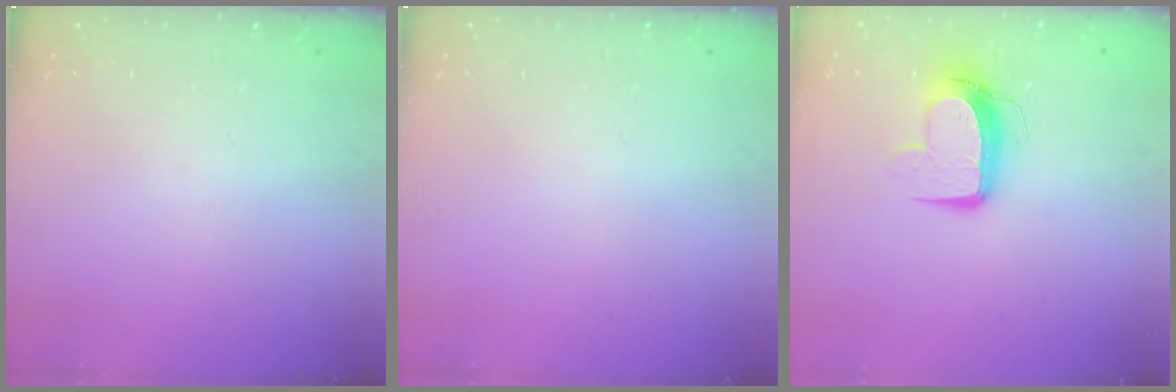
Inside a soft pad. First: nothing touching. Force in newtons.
{"total": 0.0}
{"total": 10.3, "press": 10.3, "slide": 0.8}